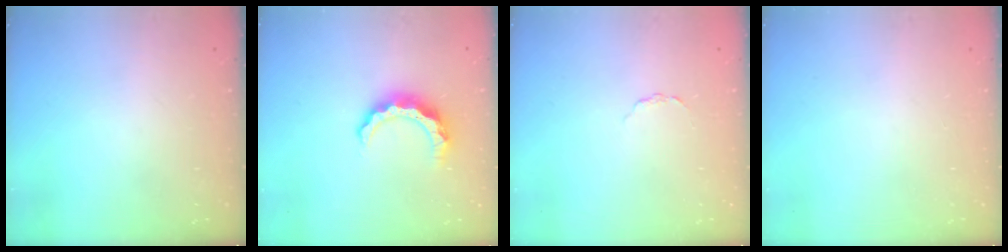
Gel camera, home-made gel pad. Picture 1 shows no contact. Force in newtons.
{"total": 8.2, "press": 8.2, "slide": 0.9}
{"total": 1.5, "press": 1.5, "slide": 0.2}
{"total": 0.0}